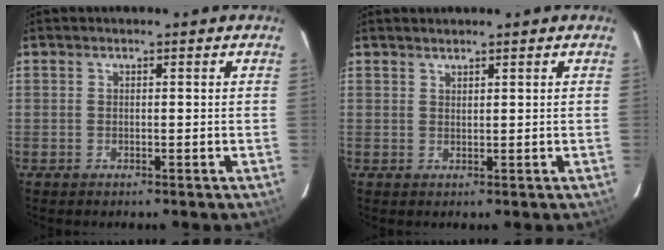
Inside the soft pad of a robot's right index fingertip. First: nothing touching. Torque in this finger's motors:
{"motor_torque": [-0.05, 0.00, 0.04, 0.00]}